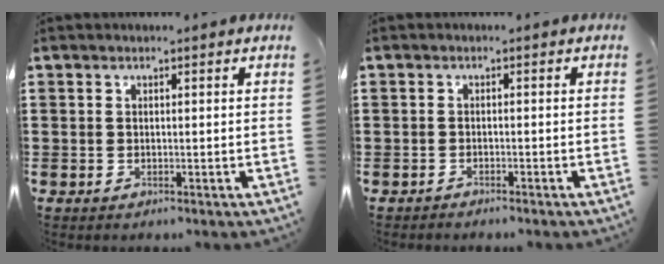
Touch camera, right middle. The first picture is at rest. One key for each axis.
{"total": 0.9, "fx": -0.9, "fy": -0.1, "fz": 0.0, "tx": -0.003, "ty": 0.000, "tz": -0.019}